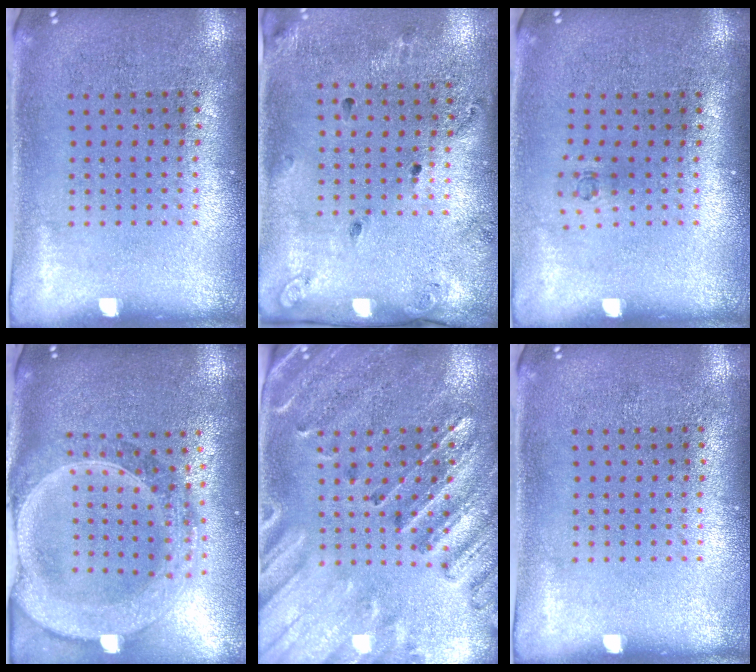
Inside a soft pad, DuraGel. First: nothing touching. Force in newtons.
{"total": 1.8, "press": 1.2, "slide": 1.3}
{"total": 0.6, "press": 0.2, "slide": 0.5}
{"total": 2.9, "press": 2.5, "slide": 1.4}
{"total": 2.9, "press": 2.7, "slide": 1.1}
{"total": 0.0}